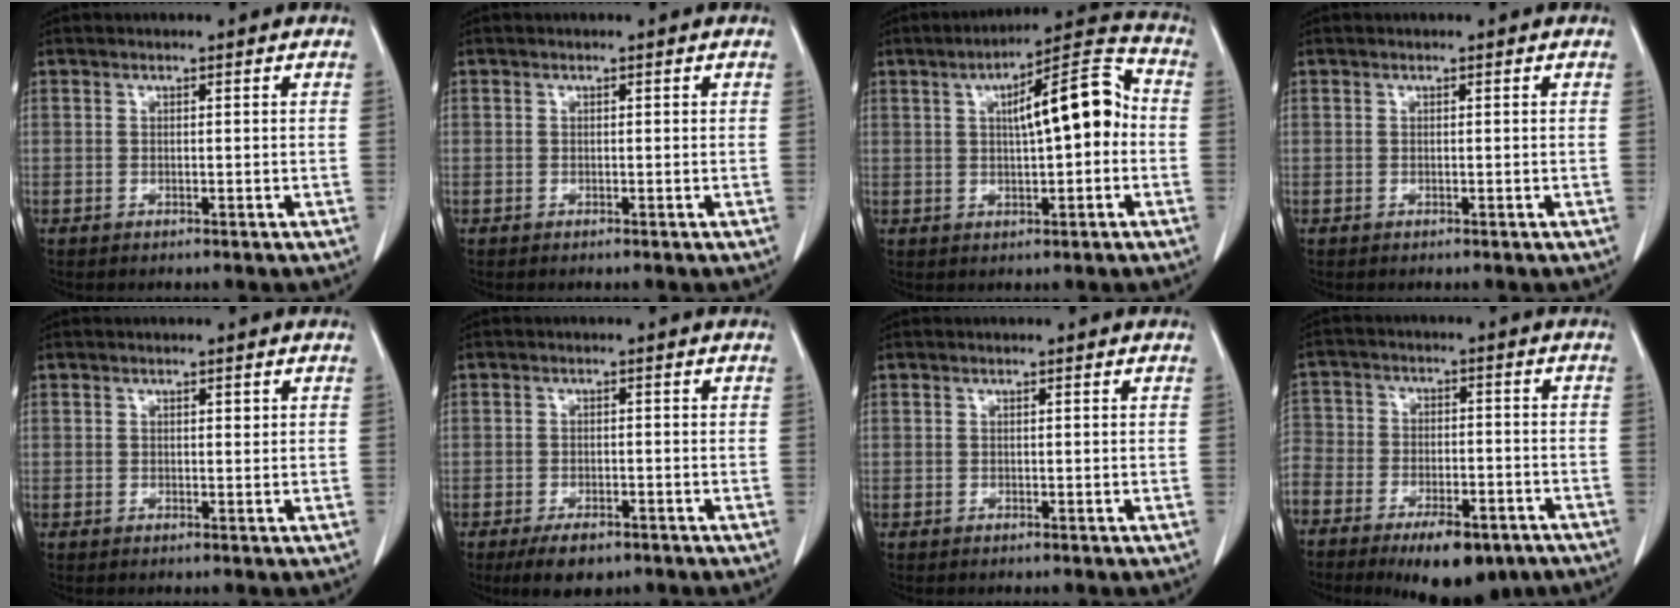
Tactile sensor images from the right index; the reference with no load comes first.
{"total": 0.0}
{"total": 11.2, "force": [0.9, 2.8, 10.8], "torque": [-0.160, 0.035, 0.012]}
{"total": 0.0}
{"total": 0.7, "force": [0.2, 0.4, 0.5], "torque": [-0.006, 0.001, 0.001]}
{"total": 4.9, "force": [-3.4, 2.2, 2.8], "torque": [-0.047, -0.004, -0.050]}
{"total": 0.0}
{"total": 17.7, "force": [-12.1, 9.0, 9.4], "torque": [-0.214, 0.000, -0.199]}